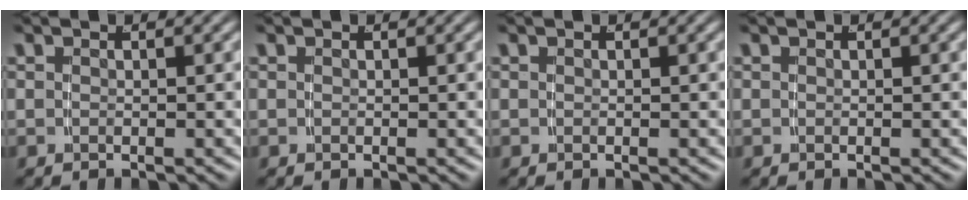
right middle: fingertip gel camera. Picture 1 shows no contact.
{"total": 0.0}
{"total": 0.0}
{"total": 0.0}